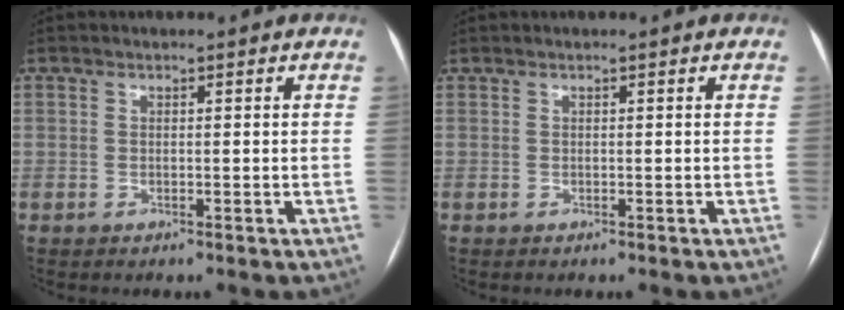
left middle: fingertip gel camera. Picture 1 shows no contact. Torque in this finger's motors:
{"motor_torque": [0.01, 0.03, 0.00, 0.00]}